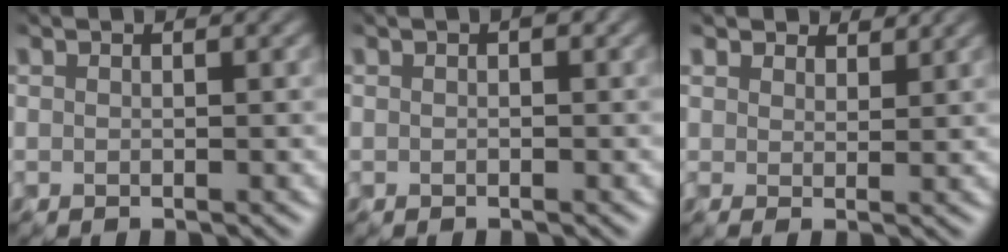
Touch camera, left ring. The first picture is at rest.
{"total": 0.8, "force": [0.2, 0.4, 0.6], "torque": [-0.006, 0.002, 0.001]}
{"total": 2.4, "force": [2.0, 1.2, 0.7], "torque": [-0.017, -0.001, 0.026]}